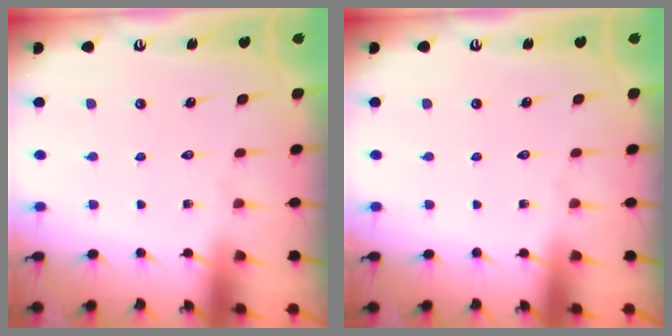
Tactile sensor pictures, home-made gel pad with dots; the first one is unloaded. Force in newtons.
{"total": 0.0}